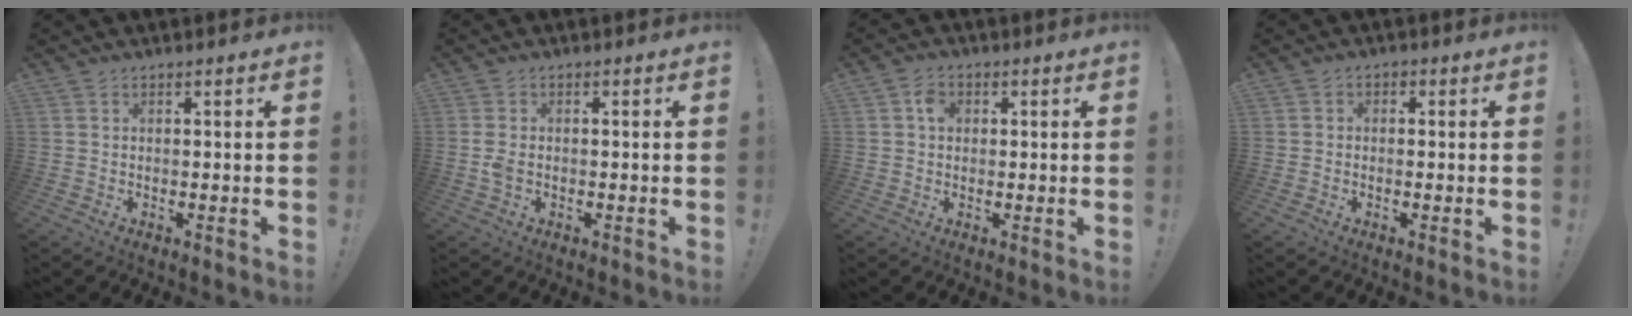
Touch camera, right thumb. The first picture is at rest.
{"total": 2.5, "force": [-0.7, 1.6, 1.9], "torque": [-0.036, 0.008, -0.008]}
{"total": 3.3, "force": [0.3, 2.6, 1.9], "torque": [-0.030, 0.005, 0.004]}
{"total": 1.5, "force": [-0.8, 1.2, 0.4], "torque": [0.004, 0.005, -0.016]}